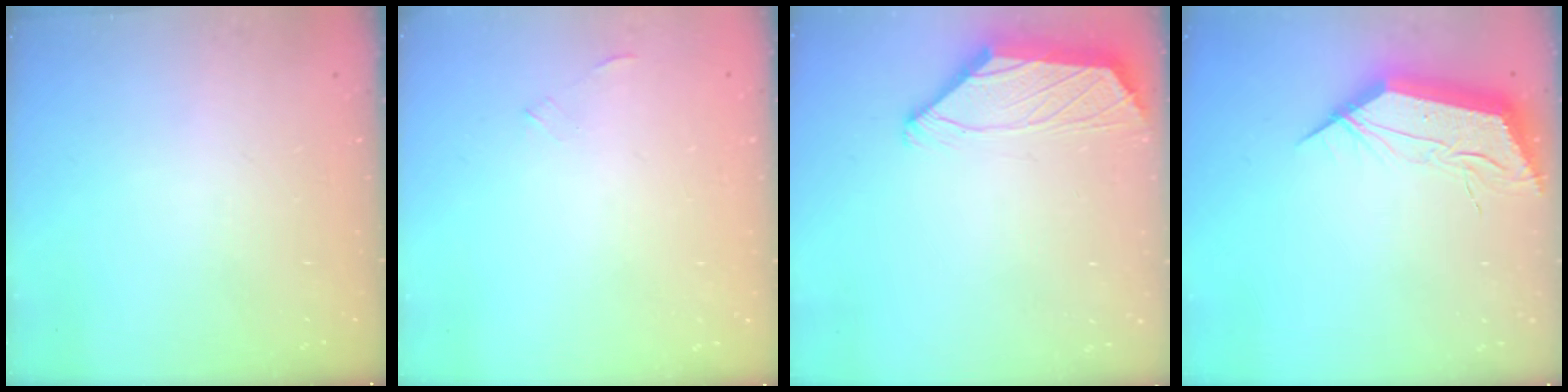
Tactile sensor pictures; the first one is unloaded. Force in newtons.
{"total": 0.0}
{"total": 1.8, "press": 1.6, "slide": 0.7}
{"total": 14.6, "press": 14.6, "slide": 0.5}